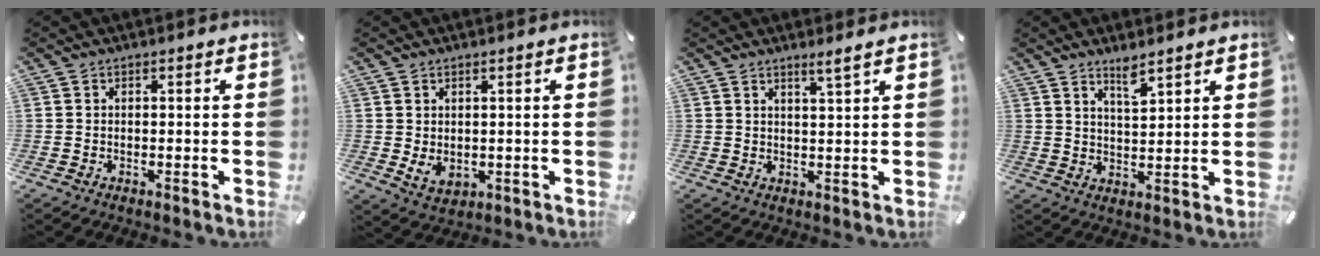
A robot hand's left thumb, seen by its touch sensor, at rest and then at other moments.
{"total": 3.6, "force": [0.7, 2.9, 2.0], "torque": [-0.028, -0.007, 0.012]}
{"total": 2.8, "force": [2.3, -0.3, 1.6], "torque": [-0.035, -0.009, 0.040]}
{"total": 4.1, "force": [3.6, 0.4, 1.8], "torque": [-0.028, -0.024, 0.061]}